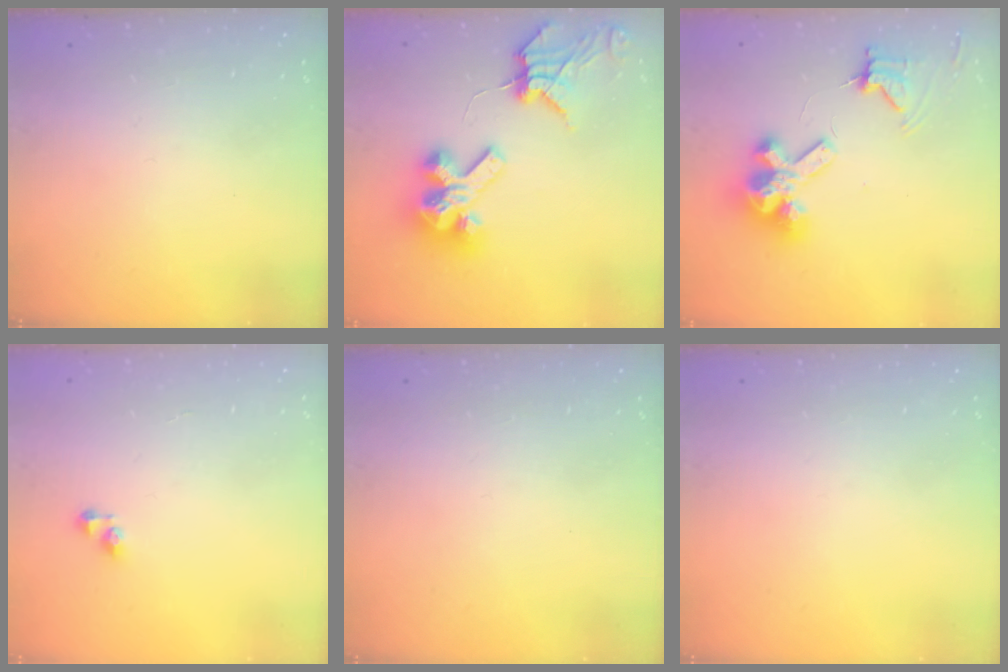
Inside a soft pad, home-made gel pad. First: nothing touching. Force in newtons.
{"total": 14.1, "press": 14.0, "slide": 1.7}
{"total": 11.4, "press": 11.3, "slide": 1.5}
{"total": 3.1, "press": 3.1, "slide": 0.4}
{"total": 0.0}
{"total": 0.0}